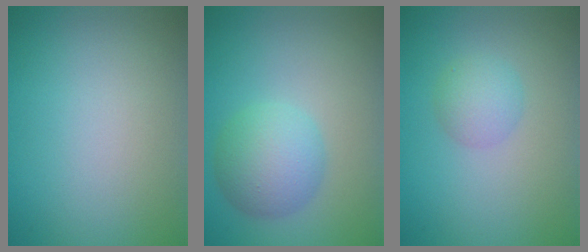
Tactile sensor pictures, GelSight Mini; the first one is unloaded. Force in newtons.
{"total": 4.7, "press": 4.7, "slide": 0.2}
{"total": 2.2, "press": 2.2, "slide": 0.1}